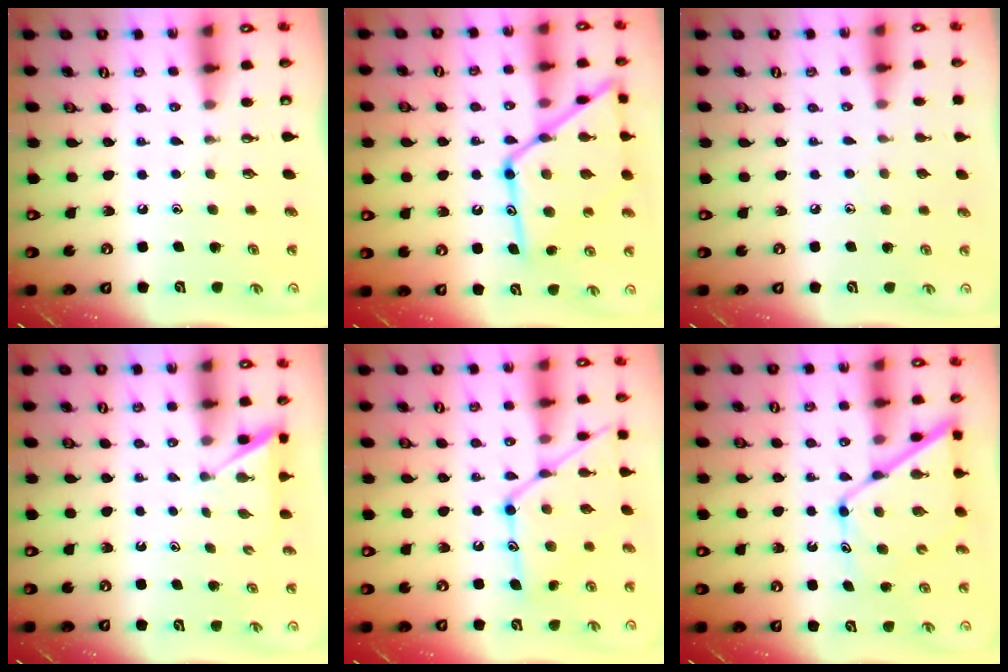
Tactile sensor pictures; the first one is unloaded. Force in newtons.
{"total": 21.4, "press": 21.3, "slide": 1.6}
{"total": 3.7, "press": 3.7, "slide": 0.5}
{"total": 1.9, "press": 1.9, "slide": 0.2}
{"total": 17.1, "press": 17.1, "slide": 1.3}
{"total": 13.3, "press": 13.2, "slide": 1.2}